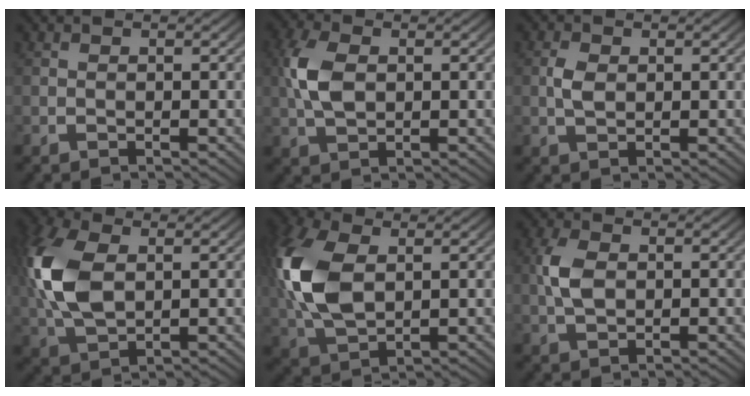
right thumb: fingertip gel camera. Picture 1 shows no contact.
{"total": 4.3, "force": [0.7, 2.7, 3.3], "torque": [-0.087, -0.004, 0.018]}
{"total": 1.8, "force": [0.3, 1.2, 1.3], "torque": [-0.031, -0.005, 0.008]}
{"total": 7.9, "force": [1.1, 5.1, 6.0], "torque": [-0.166, -0.018, 0.035]}
{"total": 8.7, "force": [1.1, 5.7, 6.5], "torque": [-0.185, -0.024, 0.039]}
{"total": 3.2, "force": [0.4, 2.0, 2.5], "torque": [-0.064, -0.002, 0.010]}